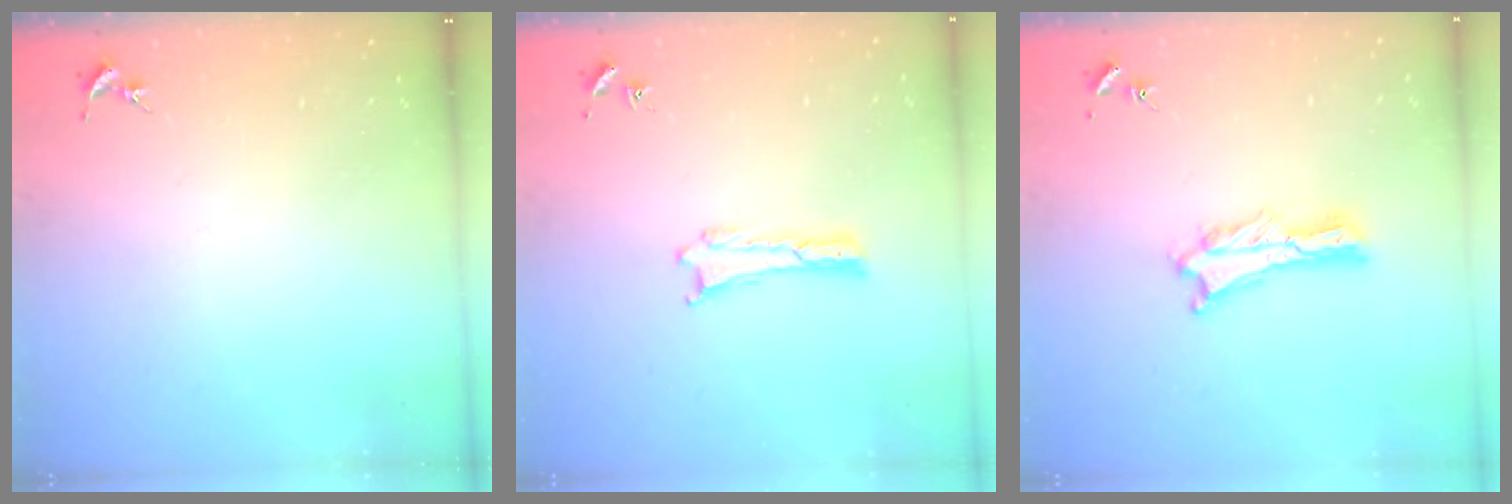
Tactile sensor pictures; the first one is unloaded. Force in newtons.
{"total": 0.0}
{"total": 1.8, "press": 1.8, "slide": 0.2}